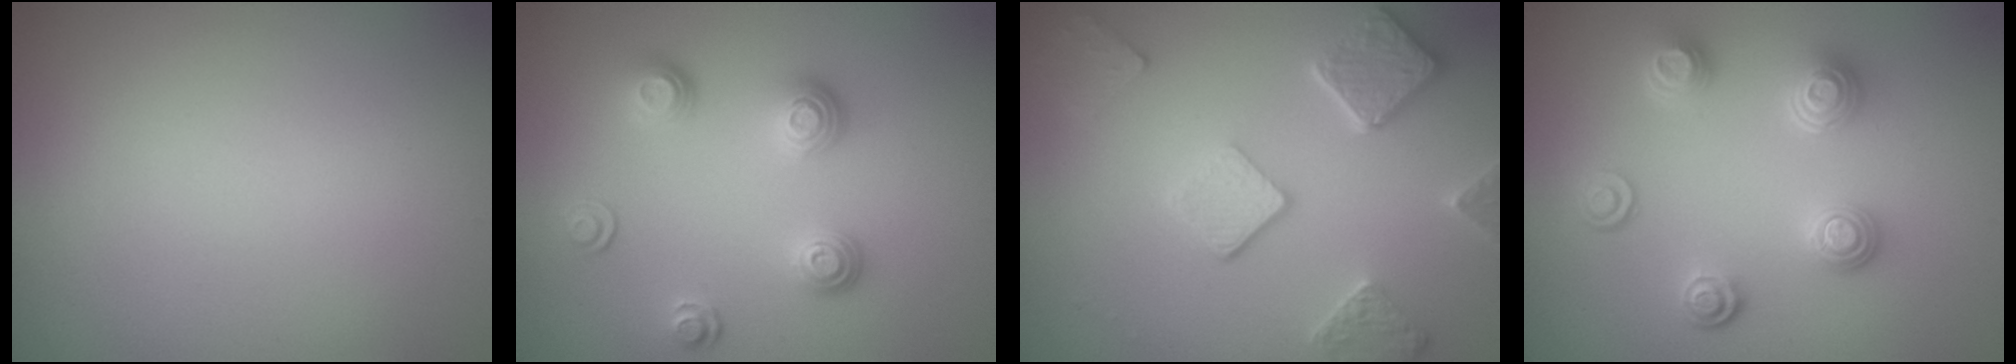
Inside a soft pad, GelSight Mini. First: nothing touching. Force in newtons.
{"total": 3.3, "press": 2.7, "slide": 1.9}
{"total": 5.1, "press": 4.0, "slide": 3.2}
{"total": 3.8, "press": 3.3, "slide": 2.0}